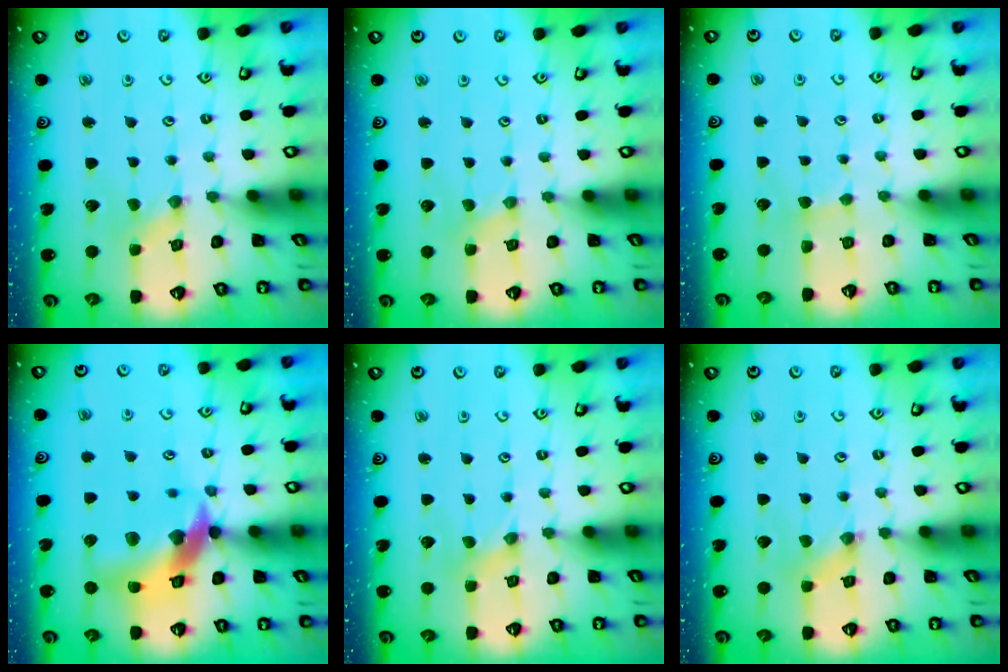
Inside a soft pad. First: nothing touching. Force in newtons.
{"total": 0.0}
{"total": 2.7, "press": 2.6, "slide": 0.4}
{"total": 16.6, "press": 16.5, "slide": 2.2}
{"total": 0.0}
{"total": 1.5, "press": 1.4, "slide": 0.2}